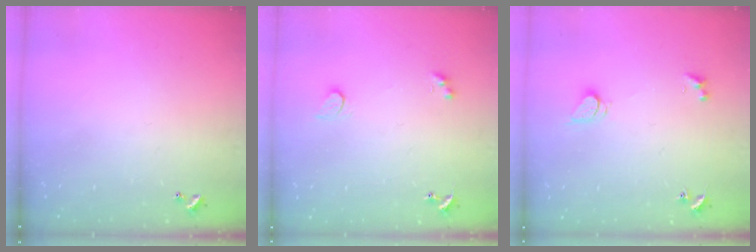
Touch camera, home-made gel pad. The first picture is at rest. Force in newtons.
{"total": 2.8, "press": 2.8, "slide": 0.5}
{"total": 1.7, "press": 1.7, "slide": 0.4}